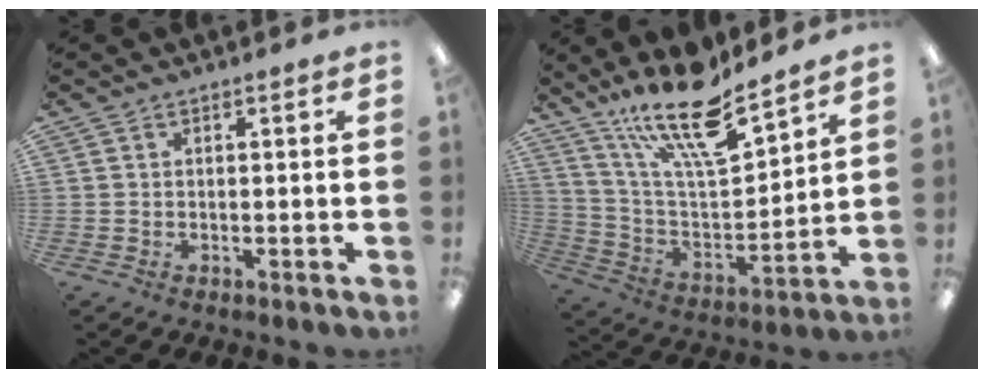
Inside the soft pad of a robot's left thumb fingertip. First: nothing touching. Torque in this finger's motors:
{"motor_torque": [0.28, 0.25, 1.42, -1.35, 0.35]}